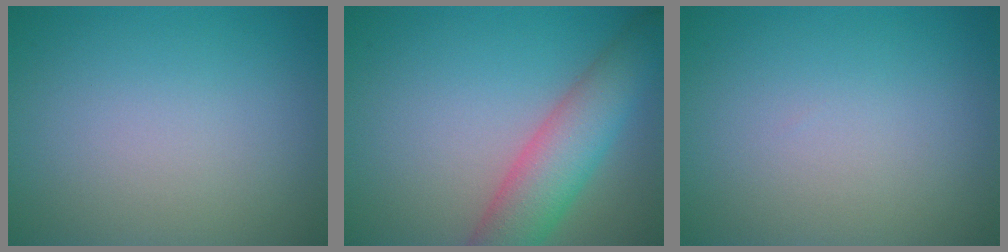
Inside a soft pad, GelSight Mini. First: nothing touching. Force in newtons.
{"total": 6.1, "press": 6.1, "slide": 0.3}
{"total": 0.0}